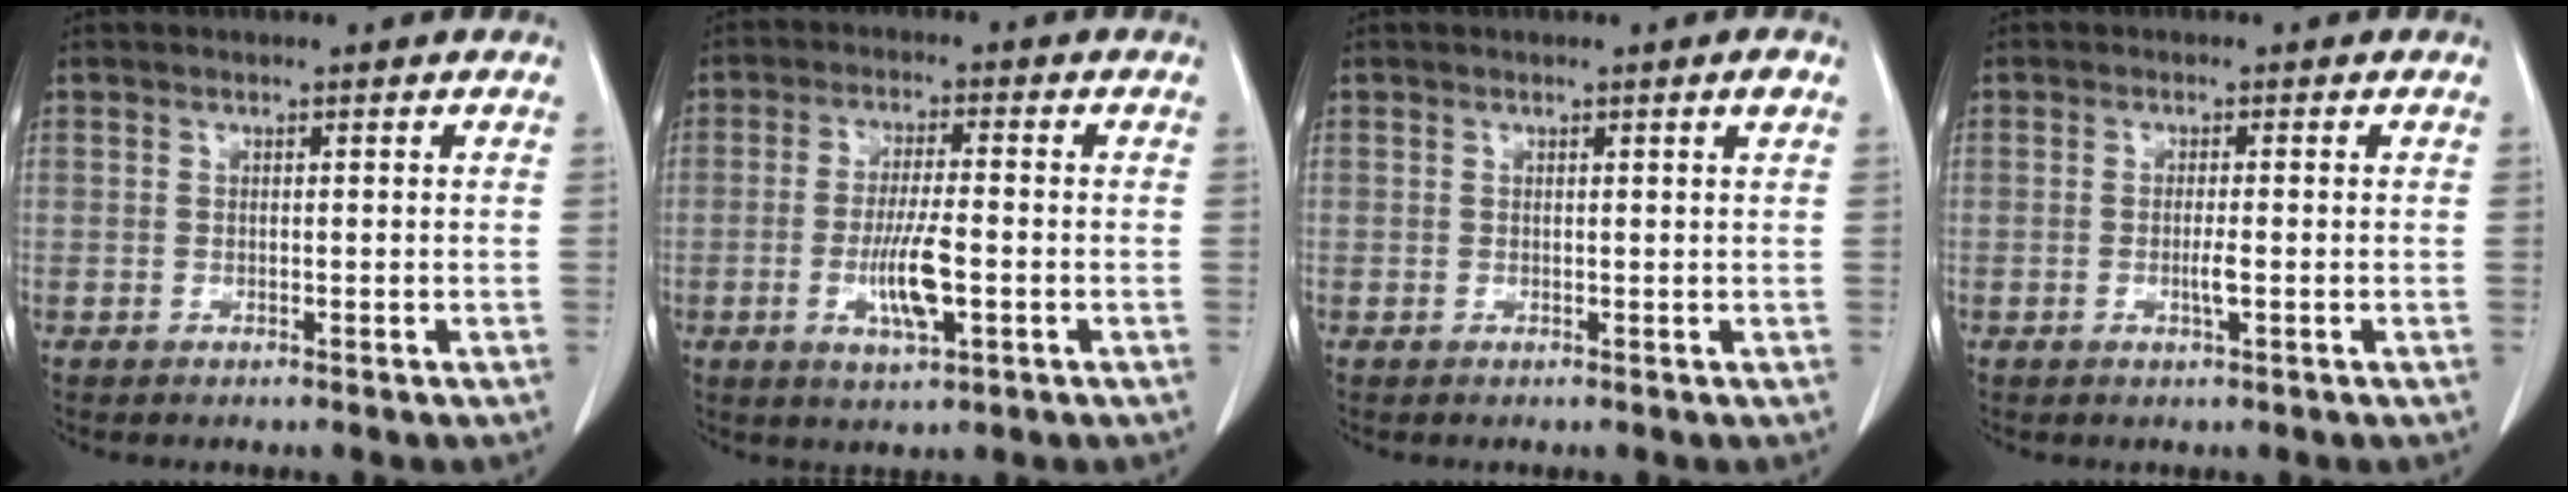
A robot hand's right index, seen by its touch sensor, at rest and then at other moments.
{"total": 7.2, "force": [-1.9, 1.2, 6.9], "torque": [-0.131, -0.008, -0.032]}
{"total": 1.0, "force": [0.5, -0.2, 0.9], "torque": [-0.013, -0.002, 0.008]}
{"total": 2.6, "force": [-0.6, -0.2, 2.6], "torque": [-0.053, -0.006, -0.011]}